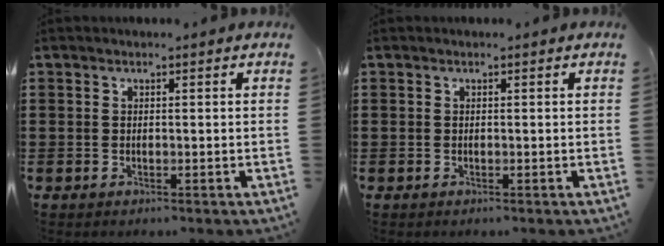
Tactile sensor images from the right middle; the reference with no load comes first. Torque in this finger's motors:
{"motor_torque": [-0.84, -0.61, 0.02, 0.00]}